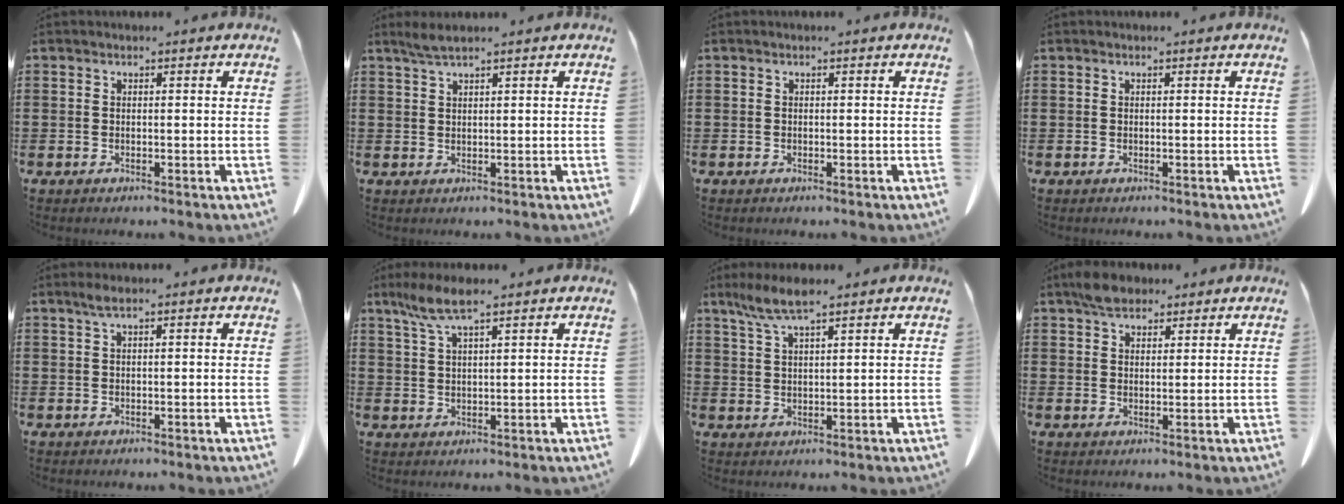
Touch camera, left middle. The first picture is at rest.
{"total": 2.1, "force": [1.7, -0.2, 1.2], "torque": [-0.025, 0.000, 0.032]}
{"total": 0.0}
{"total": 0.0}
{"total": 1.4, "force": [0.7, -0.1, 1.2], "torque": [-0.023, 0.001, 0.013]}
{"total": 5.3, "force": [3.5, 0.6, 4.0], "torque": [-0.091, -0.002, 0.061]}
{"total": 5.4, "force": [3.8, 0.5, 3.8], "torque": [-0.082, -0.001, 0.068]}
{"total": 4.0, "force": [3.3, 1.6, 1.6], "torque": [-0.030, 0.004, 0.062]}